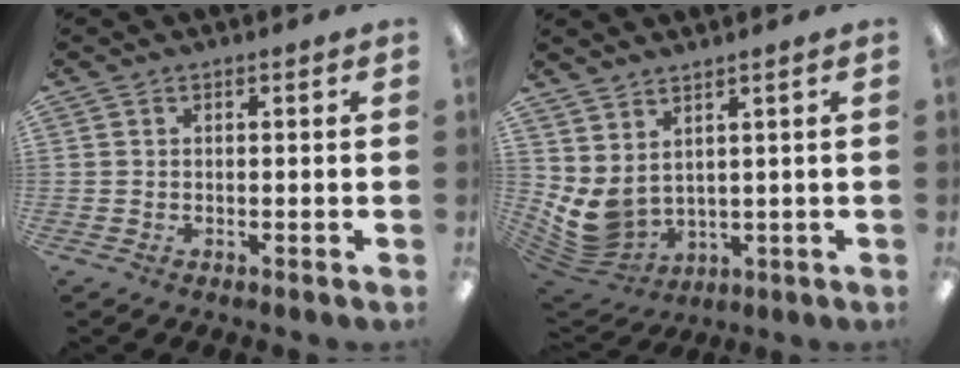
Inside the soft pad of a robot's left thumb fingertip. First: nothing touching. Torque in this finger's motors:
{"motor_torque": [1.14, 1.13, 0.73, -0.86, 0.08]}